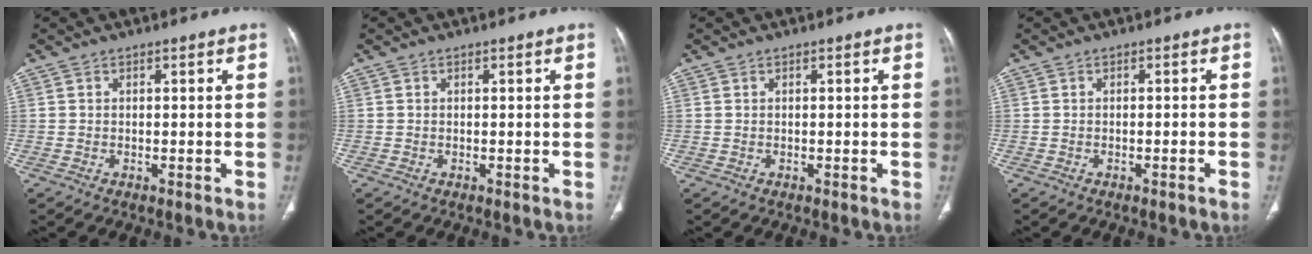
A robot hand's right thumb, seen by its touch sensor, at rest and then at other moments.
{"total": 0.0}
{"total": 0.0}
{"total": 0.9, "force": [-0.6, 0.0, 0.7], "torque": [-0.019, 0.006, -0.003]}